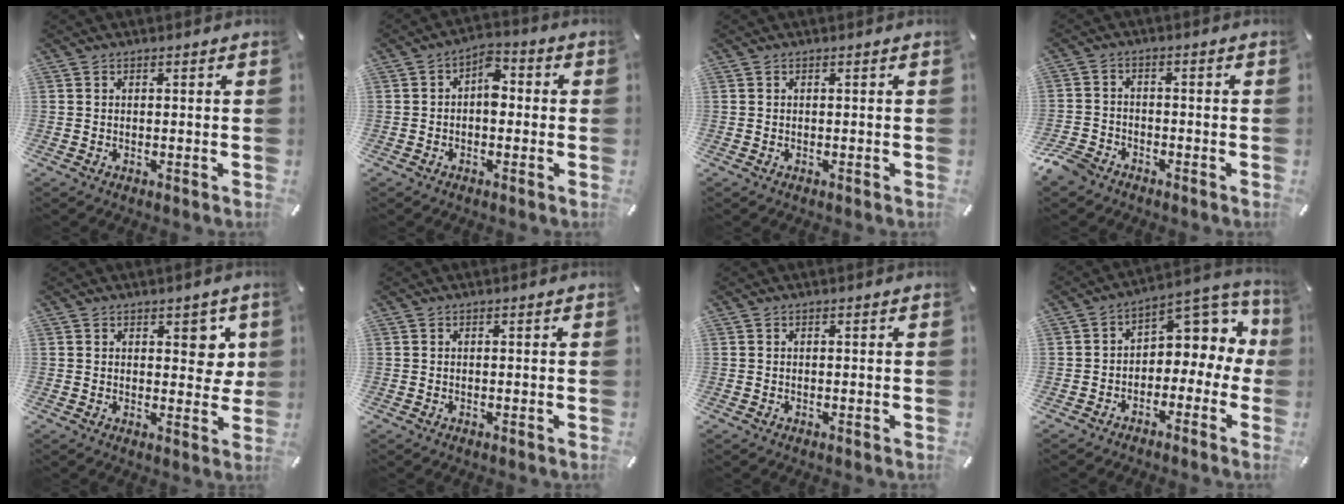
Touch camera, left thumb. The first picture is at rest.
{"total": 5.5, "force": [-0.3, 3.4, 4.3], "torque": [-0.066, 0.010, -0.010]}
{"total": 0.0}
{"total": 5.6, "force": [-4.2, 3.2, 1.7], "torque": [-0.054, 0.015, -0.089]}
{"total": 5.7, "force": [2.5, 3.6, 3.7], "torque": [-0.022, -0.011, 0.034]}
{"total": 0.0}
{"total": 0.0}
{"total": 7.8, "force": [2.3, 5.7, 4.7], "torque": [-0.058, -0.024, 0.040]}